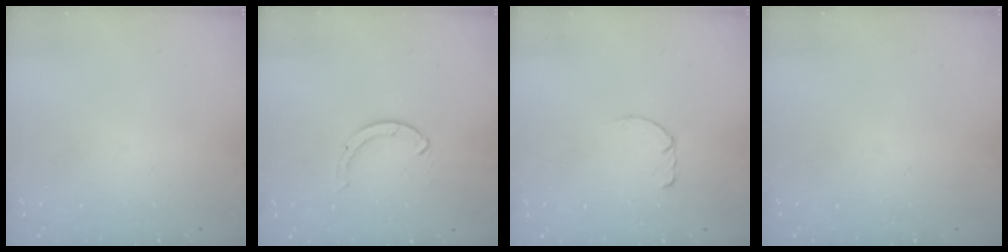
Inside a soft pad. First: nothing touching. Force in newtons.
{"total": 0.0}
{"total": 0.7, "press": 0.6, "slide": 0.2}
{"total": 0.0}